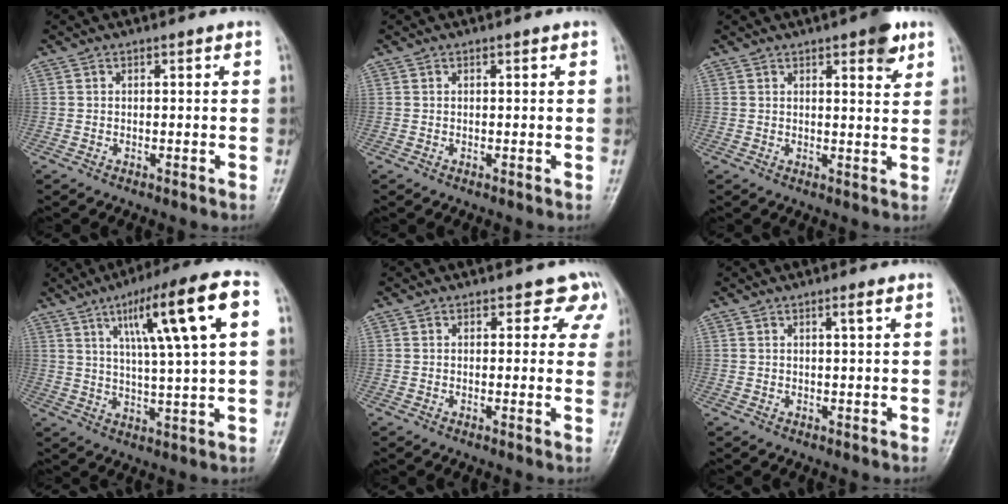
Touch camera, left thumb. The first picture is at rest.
{"total": 0.6, "force": [0.3, 0.3, 0.4], "torque": [-0.005, -0.001, 0.003]}
{"total": 6.0, "force": [3.4, 1.8, 4.5], "torque": [-0.048, -0.015, 0.039]}
{"total": 16.3, "force": [6.0, 2.1, 15.1], "torque": [-0.243, 0.002, 0.094]}
{"total": 4.6, "force": [3.3, 2.9, 1.5], "torque": [0.025, -0.013, 0.020]}
{"total": 1.4, "force": [0.8, 0.0, 1.2], "torque": [-0.020, -0.004, 0.013]}